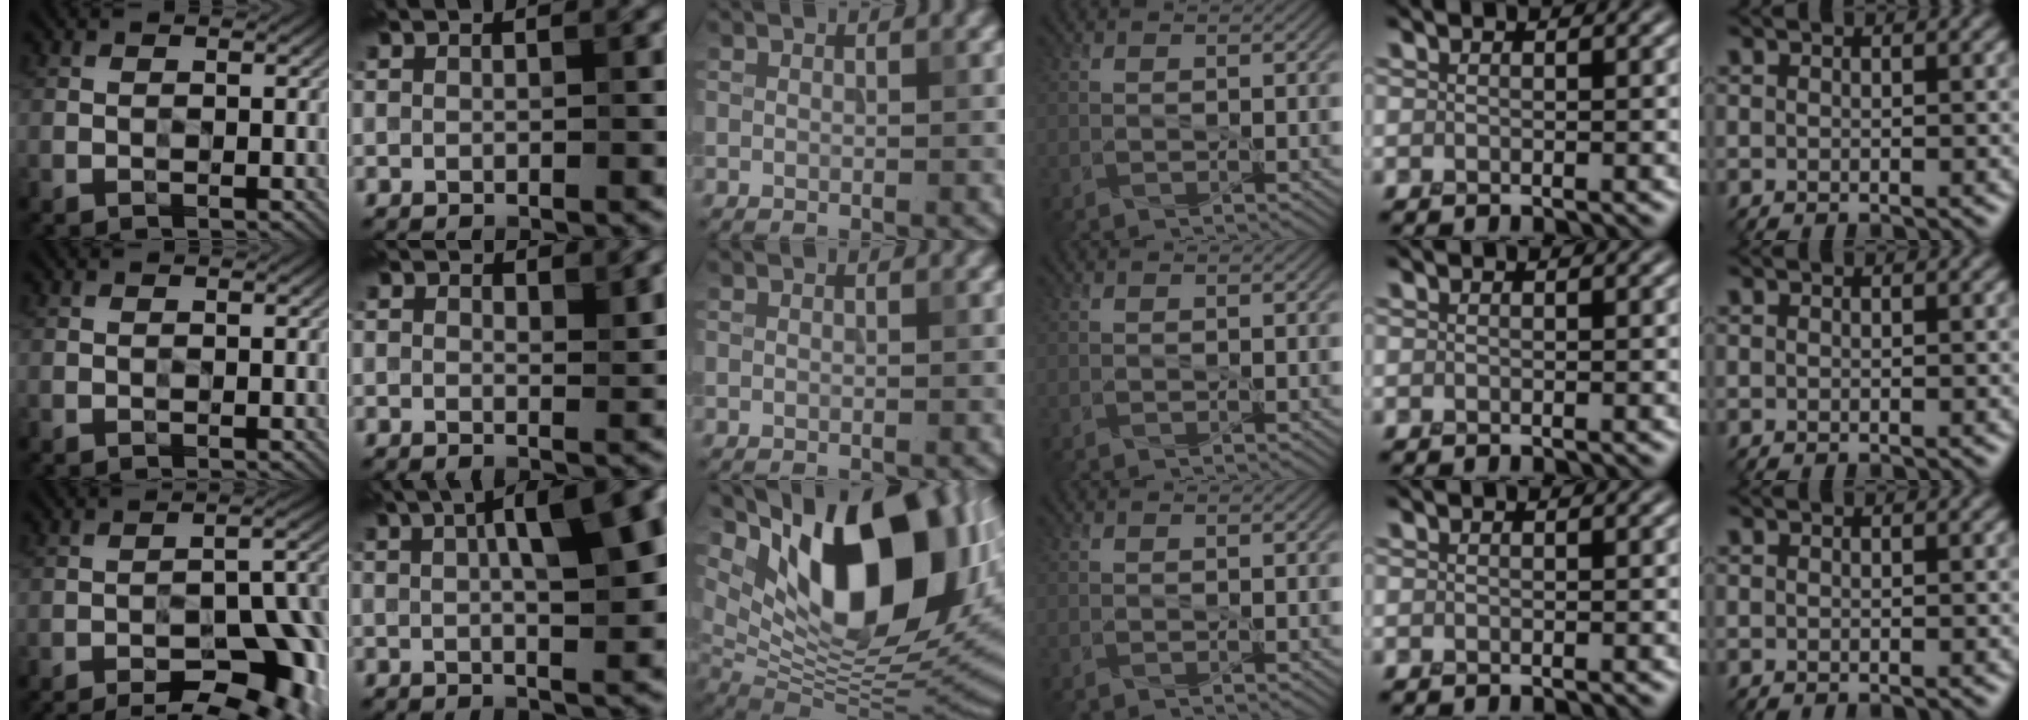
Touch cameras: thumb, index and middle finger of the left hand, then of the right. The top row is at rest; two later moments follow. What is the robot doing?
{"motion": "peel", "object": "cling film"}